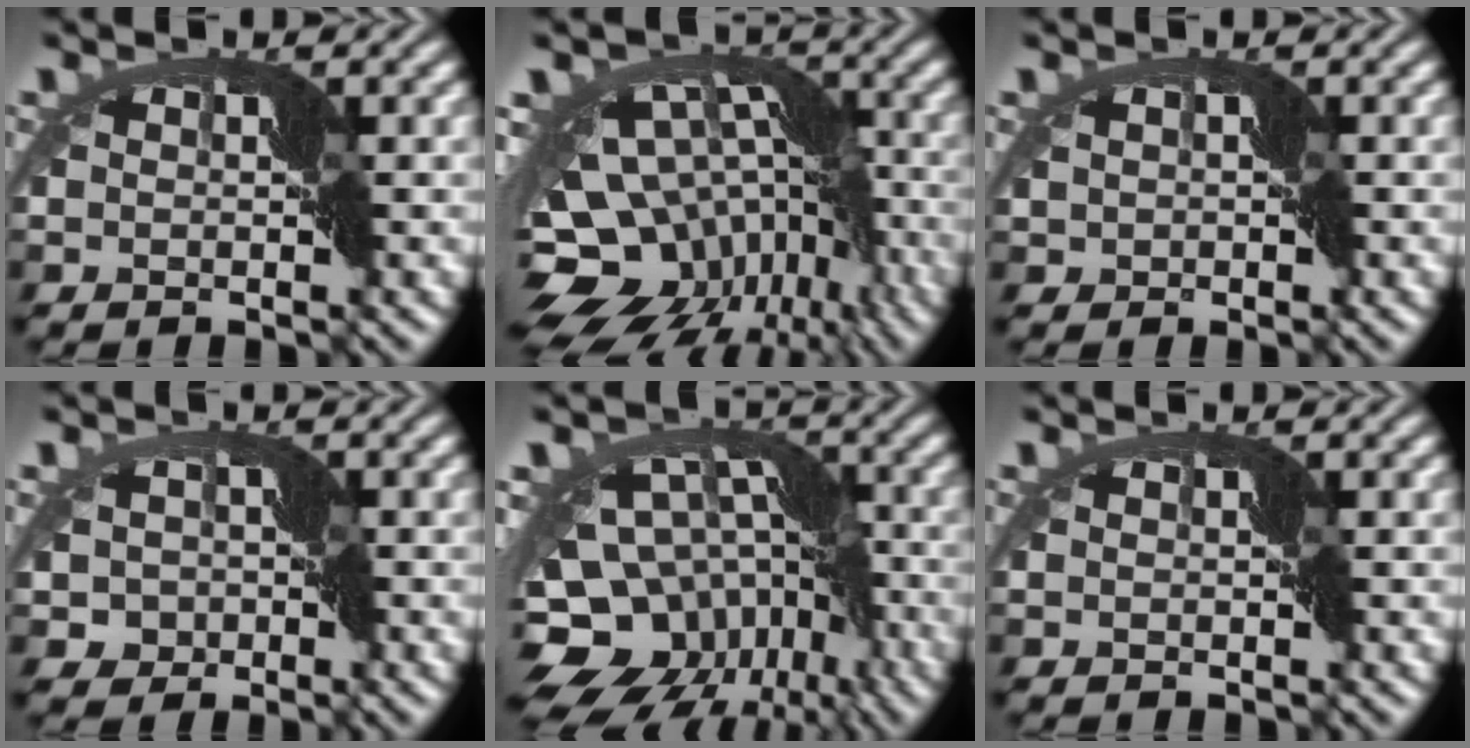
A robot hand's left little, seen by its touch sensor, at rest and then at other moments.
{"total": 15.2, "force": [-4.8, 10.2, 10.1], "torque": [-0.187, -0.001, -0.039]}
{"total": 1.1, "force": [-0.1, 1.1, 0.3], "torque": [-0.004, 0.003, -0.006]}
{"total": 3.2, "force": [-1.5, 2.6, 1.0], "torque": [-0.001, 0.012, -0.032]}
{"total": 13.4, "force": [-4.3, 9.8, 8.1], "torque": [-0.151, 0.002, -0.054]}
{"total": 0.0}